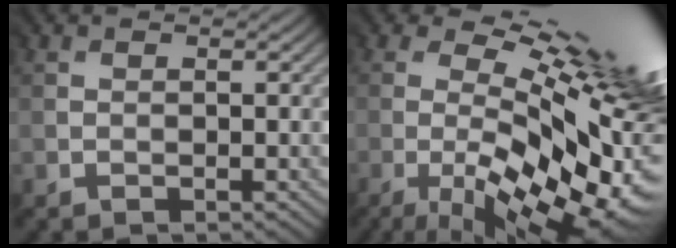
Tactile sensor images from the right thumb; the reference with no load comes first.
{"total": 17.7, "force": [-1.5, 6.2, 16.5], "torque": [-0.253, -0.014, -0.008]}